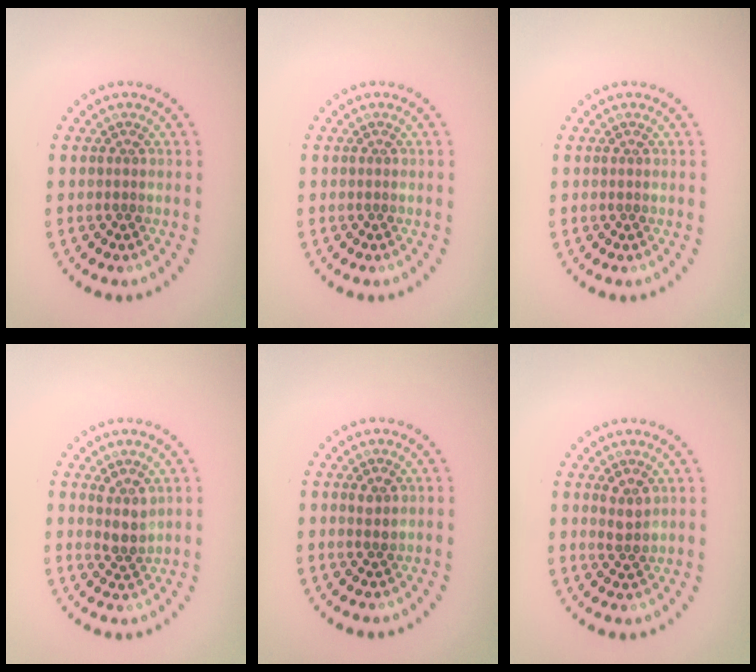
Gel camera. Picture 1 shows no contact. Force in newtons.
{"total": 0.0}
{"total": 0.0}
{"total": 2.2, "press": 1.6, "slide": 1.4}
{"total": 0.8, "press": 0.7, "slide": 0.4}
{"total": 1.5, "press": 1.4, "slide": 0.6}